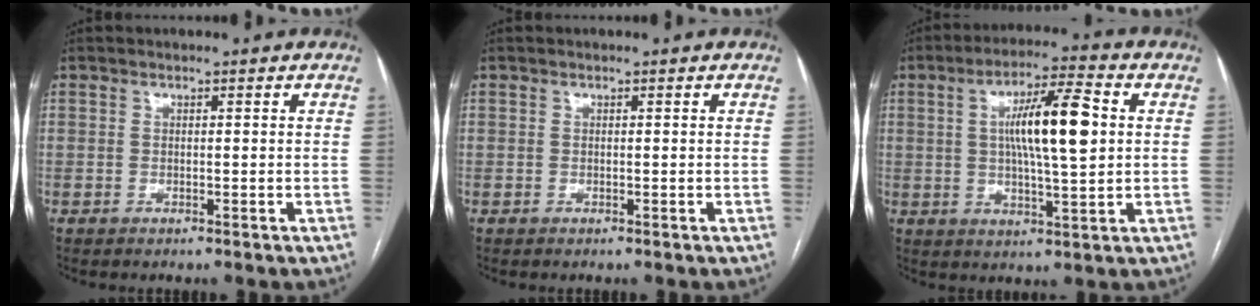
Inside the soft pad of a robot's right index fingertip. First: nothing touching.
{"total": 0.0}
{"total": 11.6, "force": [1.8, 1.6, 11.4], "torque": [-0.197, 0.011, 0.029]}